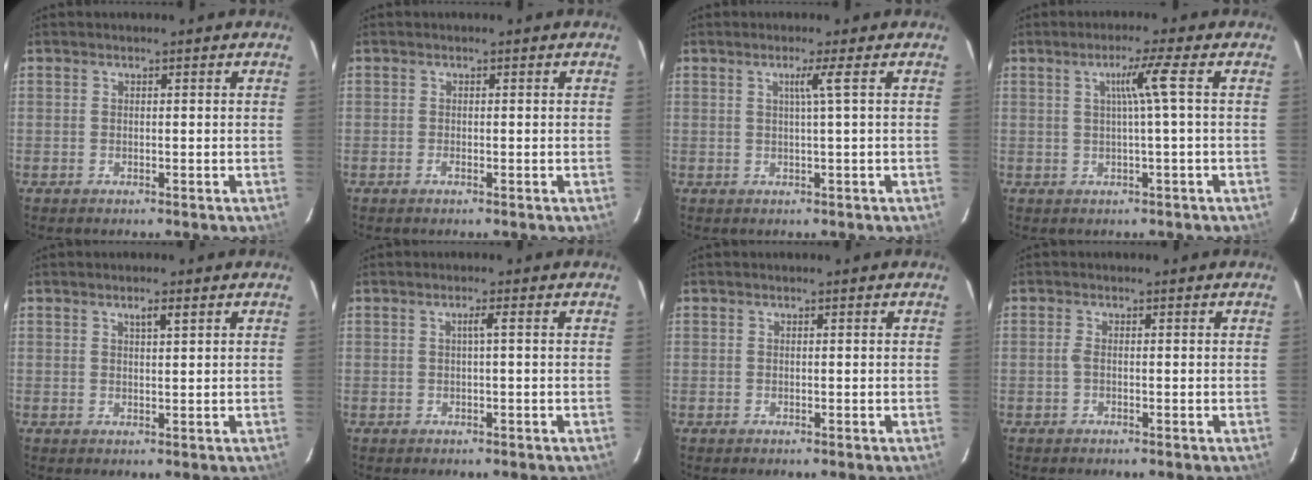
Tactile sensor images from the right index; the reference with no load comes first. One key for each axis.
{"total": 0.6, "fx": -0.3, "fy": 0.1, "fz": 0.5, "tx": -0.008, "ty": 0.000, "tz": -0.007}
{"total": 2.2, "fx": 0.6, "fy": -1.1, "fz": 1.8, "tx": -0.024, "ty": -0.011, "tz": 0.011}
{"total": 4.1, "fx": 0.5, "fy": -1.5, "fz": 3.8, "tx": -0.064, "ty": -0.002, "tz": 0.010}
{"total": 1.8, "fx": 1.1, "fy": 0.2, "fz": 1.4, "tx": -0.021, "ty": 0.002, "tz": 0.019}
{"total": 1.2, "fx": 0.0, "fy": -0.4, "fz": 1.1, "tx": -0.018, "ty": 0.001, "tz": 0.000}
{"total": 0.0}
{"total": 1.2, "fx": -0.4, "fy": 0.3, "fz": 1.1, "tx": -0.025, "ty": 0.002, "tz": -0.010}